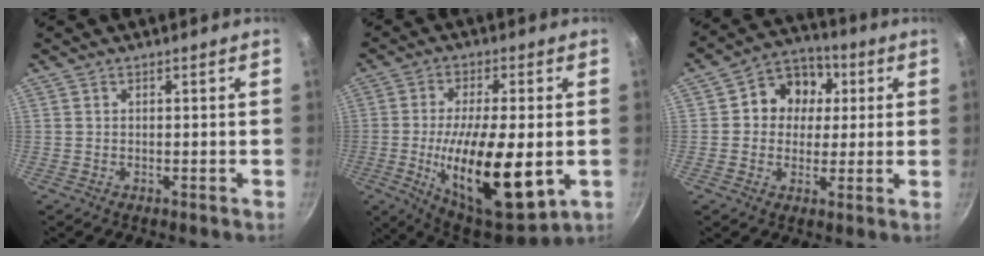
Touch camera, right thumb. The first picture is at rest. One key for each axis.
{"total": 20.3, "fx": -3.6, "fy": 7.5, "fz": 18.6, "tx": -0.318, "ty": -0.024, "tz": -0.040}
{"total": 10.9, "fx": 1.8, "fy": 9.0, "fz": 5.9, "tx": -0.042, "ty": 0.013, "tz": 0.017}